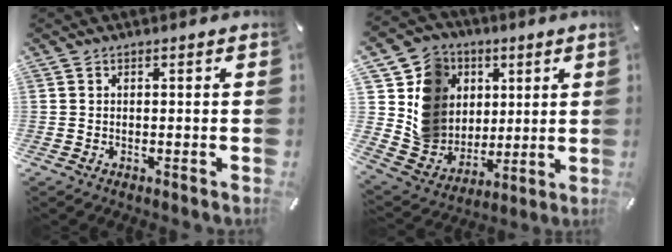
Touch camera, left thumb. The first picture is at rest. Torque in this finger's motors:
{"motor_torque": [1.64, 2.05, 0.71, -0.97, 0.31]}